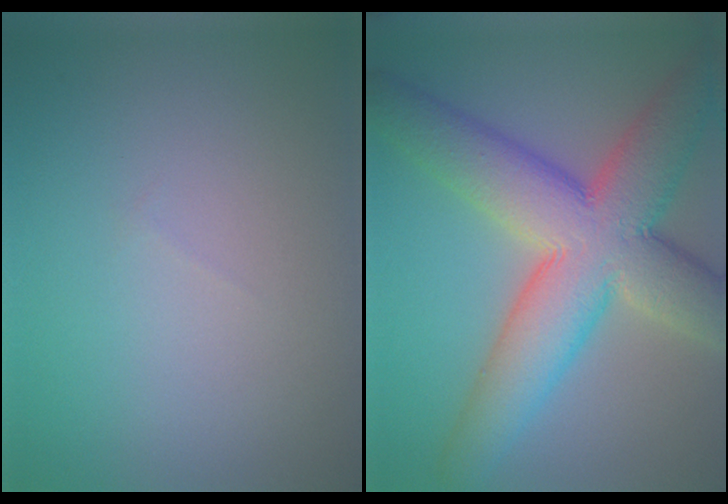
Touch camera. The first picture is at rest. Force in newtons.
{"total": 11.8, "press": 11.8, "slide": 0.7}